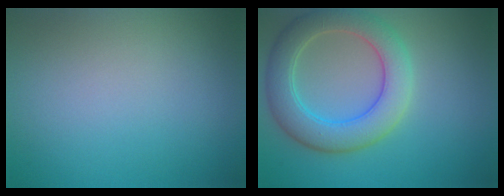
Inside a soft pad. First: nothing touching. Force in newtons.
{"total": 6.0, "press": 6.0, "slide": 0.7}